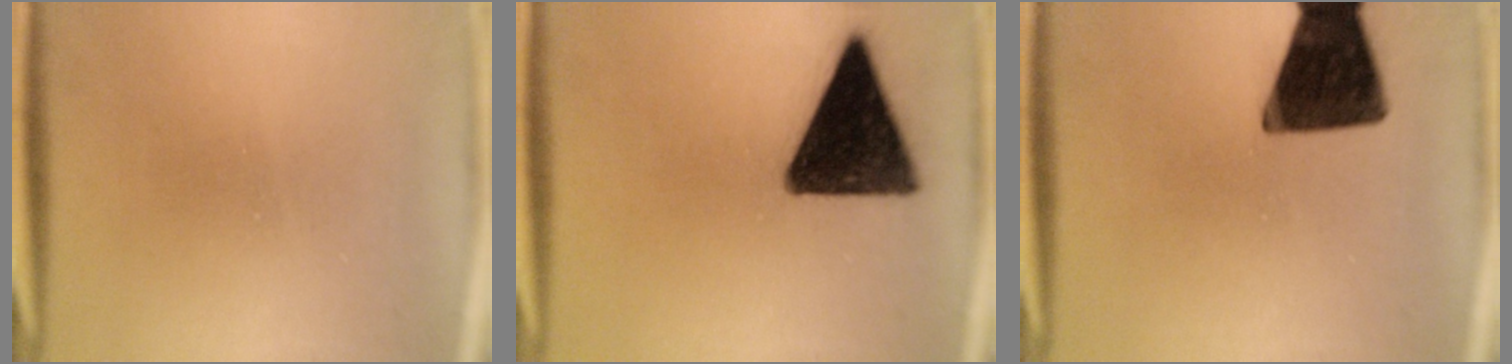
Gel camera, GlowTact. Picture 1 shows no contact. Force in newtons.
{"total": 15.6}
{"total": 16.0}